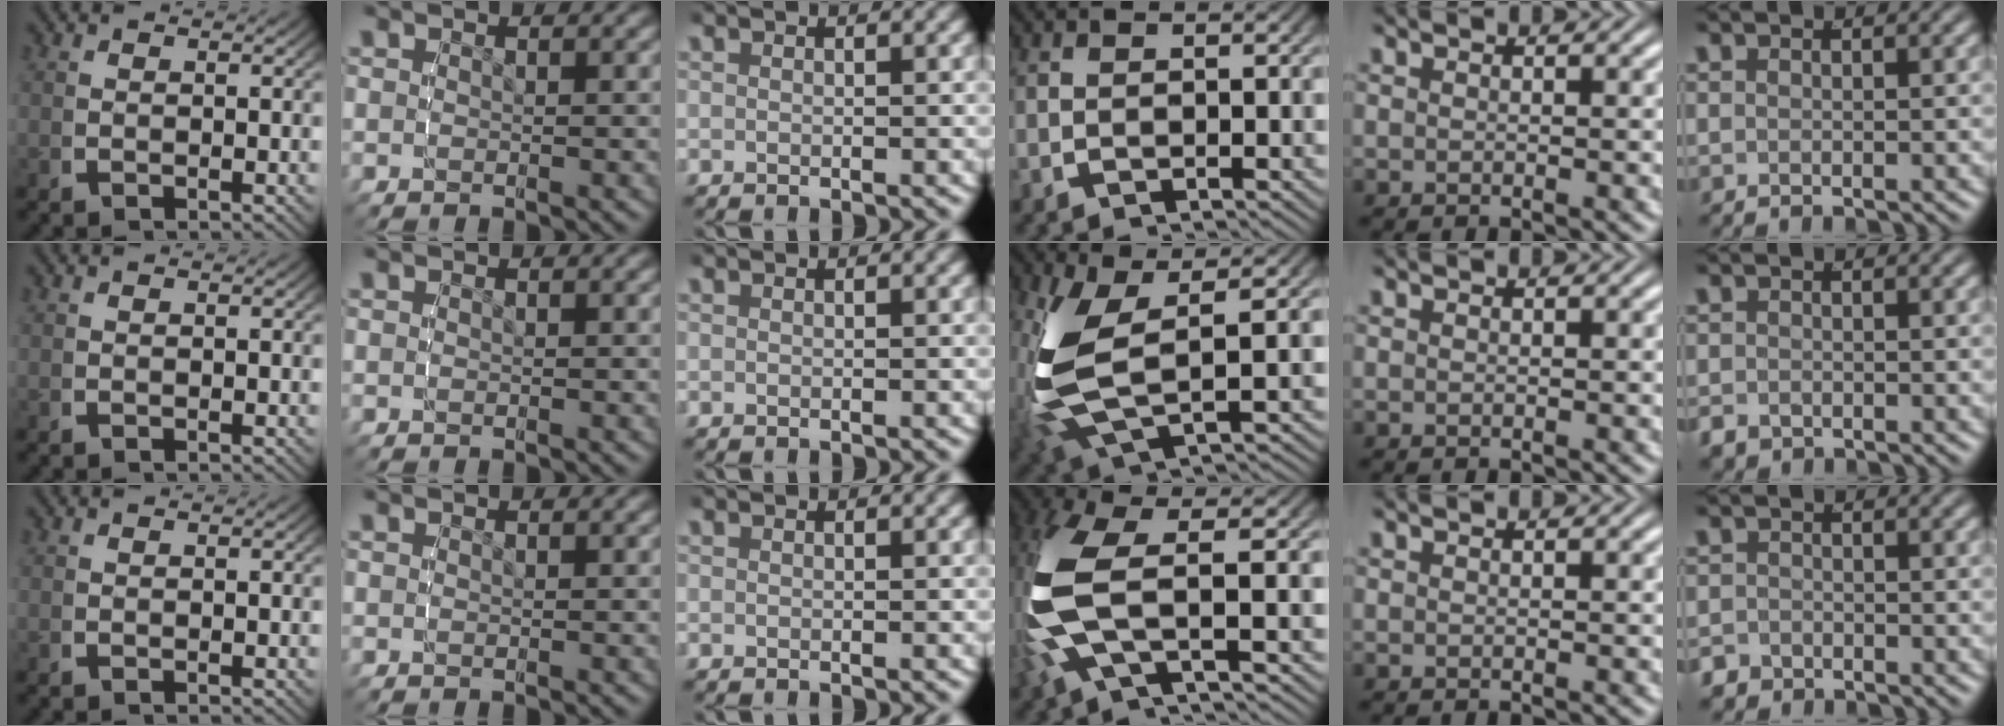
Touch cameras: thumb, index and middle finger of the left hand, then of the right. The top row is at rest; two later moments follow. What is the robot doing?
{"motion": "lift_and_place", "object": "glasses"}